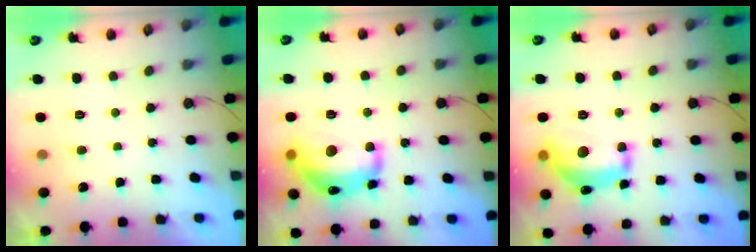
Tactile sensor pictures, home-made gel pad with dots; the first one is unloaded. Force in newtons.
{"total": 18.4, "press": 18.4, "slide": 0.6}
{"total": 15.5, "press": 15.5, "slide": 0.6}